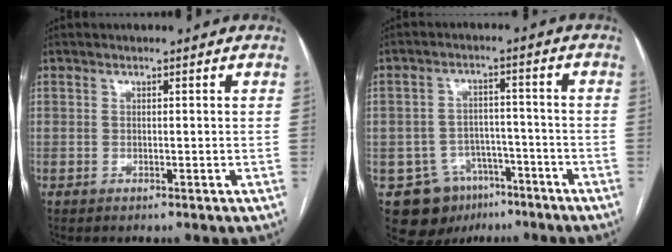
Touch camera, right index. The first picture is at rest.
{"total": 10.4, "force": [-6.1, 7.9, 3.1], "torque": [-0.052, 0.021, -0.085]}